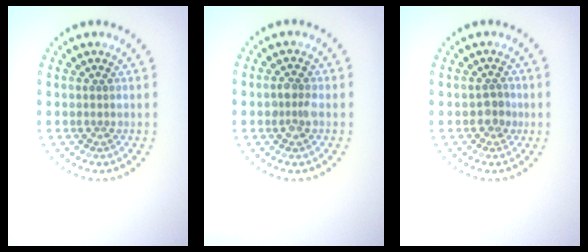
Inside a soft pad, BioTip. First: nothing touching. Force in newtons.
{"total": 1.4, "press": 1.4, "slide": 0.2}
{"total": 1.5, "press": 1.4, "slide": 0.6}